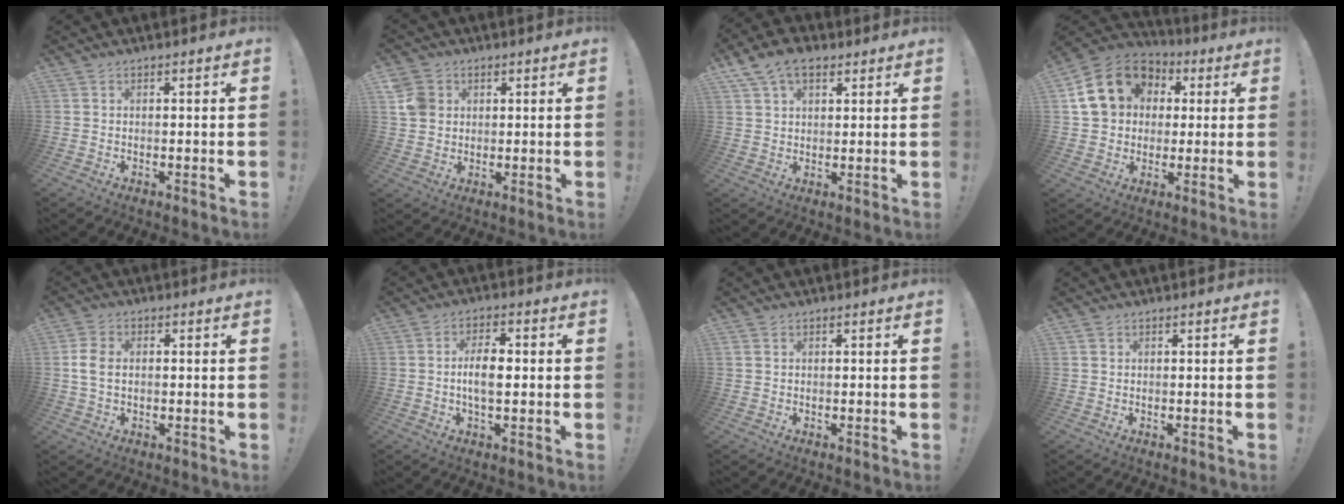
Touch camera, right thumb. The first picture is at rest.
{"total": 6.9, "force": [2.0, 6.1, 2.4], "torque": [-0.043, 0.003, 0.043]}
{"total": 8.6, "force": [4.7, 5.3, 4.8], "torque": [-0.083, -0.006, 0.091]}
{"total": 17.0, "force": [4.9, 14.1, 8.2], "torque": [-0.125, -0.005, 0.106]}
{"total": 6.1, "force": [0.1, 4.2, 4.5], "torque": [-0.099, 0.007, 0.001]}
{"total": 7.0, "force": [-0.6, 3.2, 6.2], "torque": [-0.107, 0.004, -0.018]}
{"total": 0.7, "force": [0.3, 0.6, 0.1], "torque": [0.000, 0.001, 0.006]}
{"total": 0.7, "force": [0.4, 0.6, 0.0], "torque": [0.002, 0.000, 0.007]}